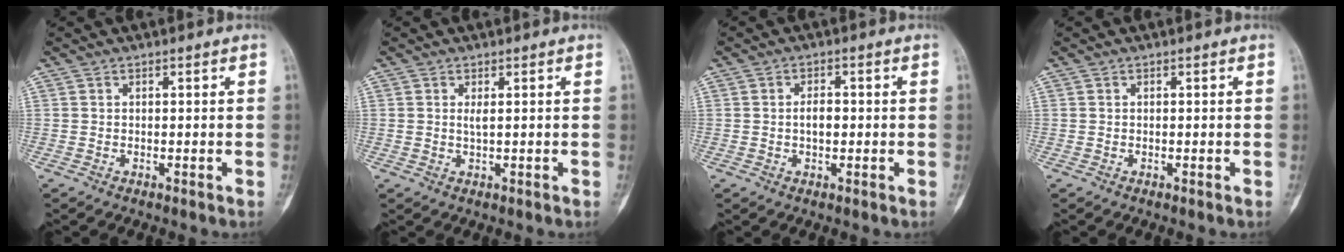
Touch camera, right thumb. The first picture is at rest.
{"total": 1.2, "force": [0.4, 0.3, 1.1], "torque": [-0.023, -0.004, 0.010]}
{"total": 2.8, "force": [-0.1, 1.6, 2.3], "torque": [-0.034, 0.005, -0.005]}
{"total": 0.0}